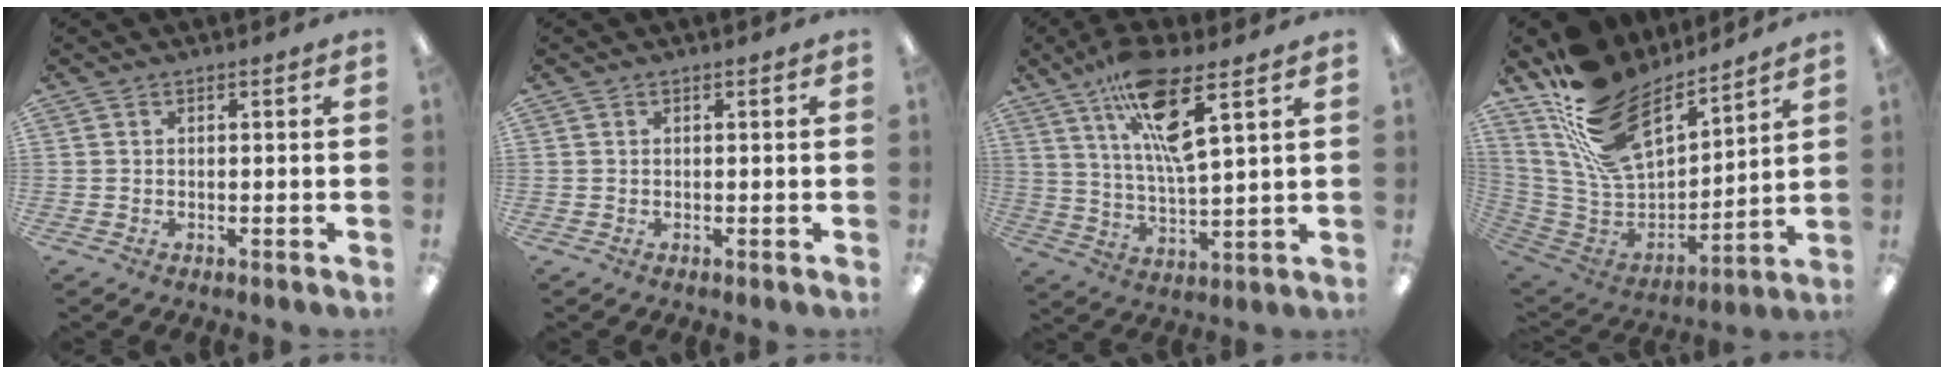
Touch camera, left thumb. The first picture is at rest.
{"total": 0.0}
{"total": 15.0, "force": [8.8, 3.7, 11.6], "torque": [-0.207, -0.033, 0.146]}
{"total": 21.7, "force": [14.4, 11.4, 11.7], "torque": [-0.236, -0.088, 0.262]}